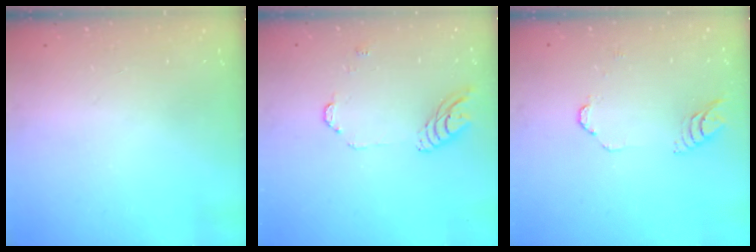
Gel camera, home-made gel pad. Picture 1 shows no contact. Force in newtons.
{"total": 8.5, "press": 8.5, "slide": 0.8}
{"total": 4.2, "press": 4.2, "slide": 0.3}